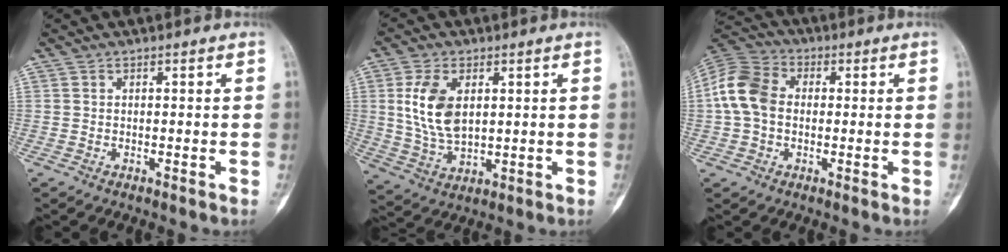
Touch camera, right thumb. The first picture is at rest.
{"total": 10.6, "force": [2.3, 6.2, 8.2], "torque": [-0.156, -0.011, 0.054]}
{"total": 10.6, "force": [0.3, 8.0, 7.0], "torque": [-0.138, 0.028, -0.005]}